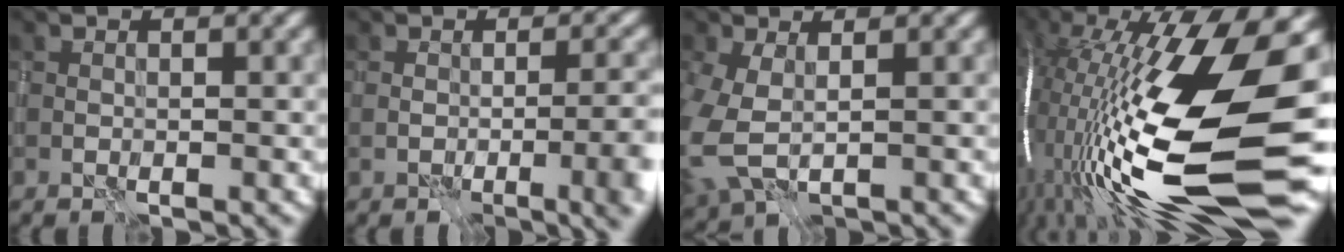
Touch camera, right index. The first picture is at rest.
{"total": 5.7, "force": [-1.5, 2.0, 5.1], "torque": [-0.063, -0.017, -0.012]}
{"total": 6.0, "force": [-0.9, 3.5, 4.8], "torque": [-0.133, -0.018, -0.013]}
{"total": 20.2, "force": [-3.9, 6.8, 18.6], "torque": [-0.371, -0.003, -0.074]}